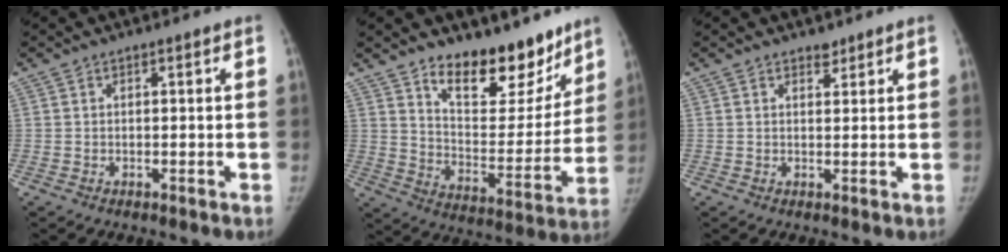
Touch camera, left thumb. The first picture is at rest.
{"total": 18.2, "force": [13.2, 8.5, 9.2], "torque": [-0.068, -0.104, 0.204]}
{"total": 1.5, "force": [1.3, 0.7, 0.3], "torque": [0.005, -0.010, 0.017]}